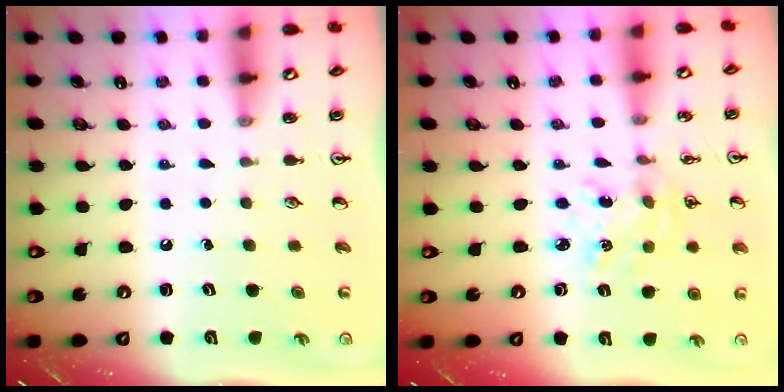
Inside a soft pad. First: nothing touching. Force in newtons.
{"total": 2.8, "press": 2.8, "slide": 0.2}